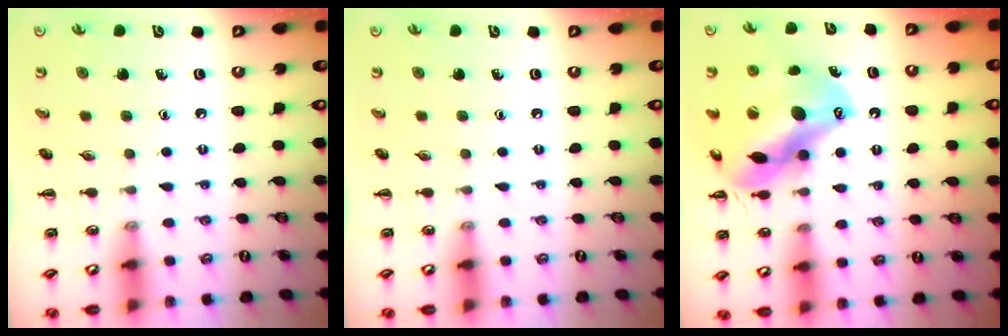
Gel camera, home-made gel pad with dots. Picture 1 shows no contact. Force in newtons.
{"total": 0.0}
{"total": 16.7, "press": 16.0, "slide": 4.6}